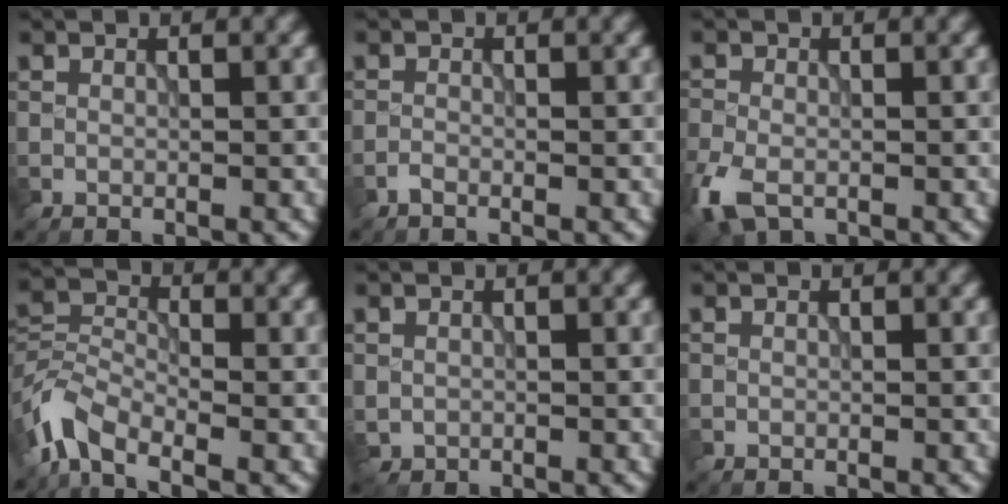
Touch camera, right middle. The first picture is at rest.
{"total": 0.7, "force": [-0.6, 0.1, 0.3], "torque": [-0.005, 0.000, -0.016]}
{"total": 4.2, "force": [-2.3, 2.3, 2.5], "torque": [-0.066, -0.009, -0.054]}
{"total": 4.7, "force": [-3.5, 2.0, 2.5], "torque": [-0.051, -0.002, -0.085]}
{"total": 0.9, "force": [-0.1, 0.9, 0.2], "torque": [-0.001, -0.007, -0.002]}
{"total": 0.0}